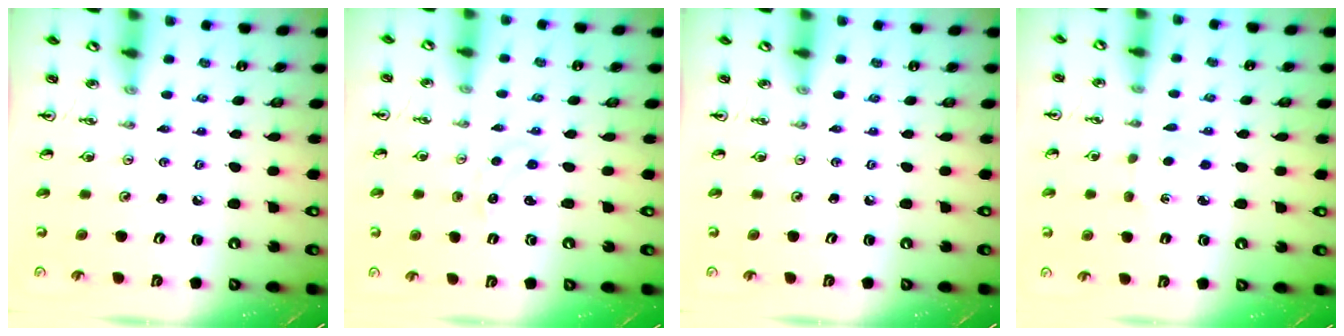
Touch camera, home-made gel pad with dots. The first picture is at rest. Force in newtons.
{"total": 1.5, "press": 1.4, "slide": 0.3}
{"total": 0.0}
{"total": 2.4, "press": 2.3, "slide": 0.3}